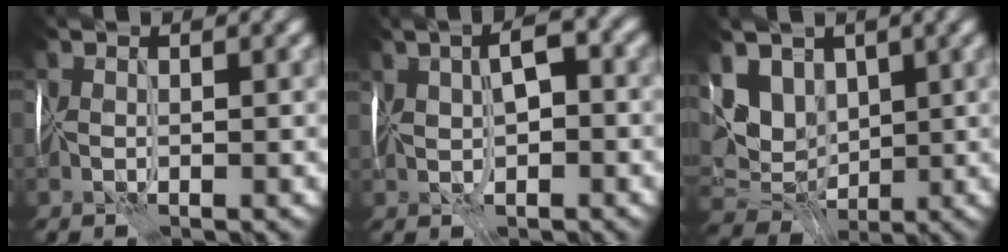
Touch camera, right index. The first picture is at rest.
{"total": 4.0, "force": [0.8, 1.9, 3.5], "torque": [-0.062, 0.007, 0.014]}
{"total": 7.1, "force": [2.7, 5.1, 4.1], "torque": [-0.080, 0.004, 0.047]}